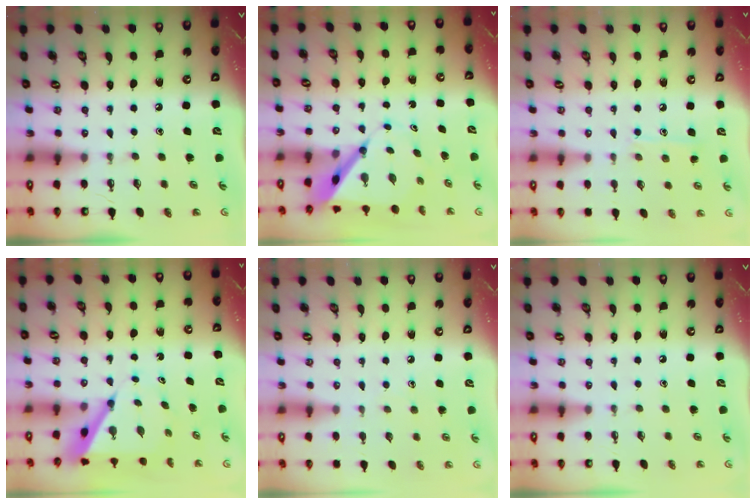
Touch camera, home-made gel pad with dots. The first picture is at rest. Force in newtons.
{"total": 7.5, "press": 7.4, "slide": 0.6}
{"total": 7.8, "press": 7.8, "slide": 0.0}
{"total": 7.0, "press": 7.0, "slide": 0.6}
{"total": 4.4, "press": 4.4, "slide": 0.5}
{"total": 0.0}